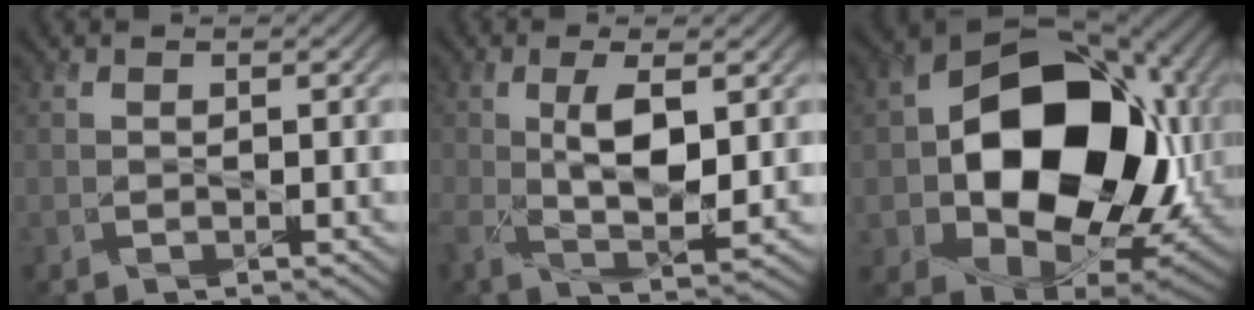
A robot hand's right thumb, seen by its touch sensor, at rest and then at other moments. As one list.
[{"total": 6.1, "force": [1.1, 2.0, 5.7], "torque": [-0.120, 0.001, 0.022]}, {"total": 18.2, "force": [0.8, 13.4, 12.3], "torque": [-0.209, -0.033, 0.036]}]